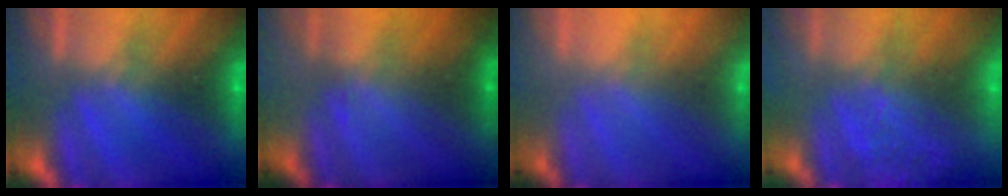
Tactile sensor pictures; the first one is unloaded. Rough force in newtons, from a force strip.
{"total": 2.2}
{"total": 2.1}
{"total": 5.8}